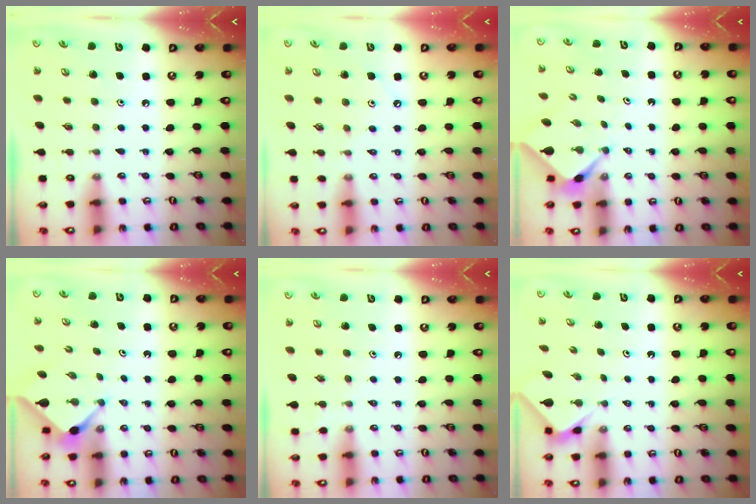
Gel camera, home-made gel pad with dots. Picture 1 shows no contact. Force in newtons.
{"total": 1.7, "press": 1.7, "slide": 0.4}
{"total": 2.2, "press": 2.2, "slide": 0.2}
{"total": 2.9, "press": 2.9, "slide": 0.4}
{"total": 0.9, "press": 0.9, "slide": 0.2}
{"total": 2.0, "press": 1.9, "slide": 0.4}